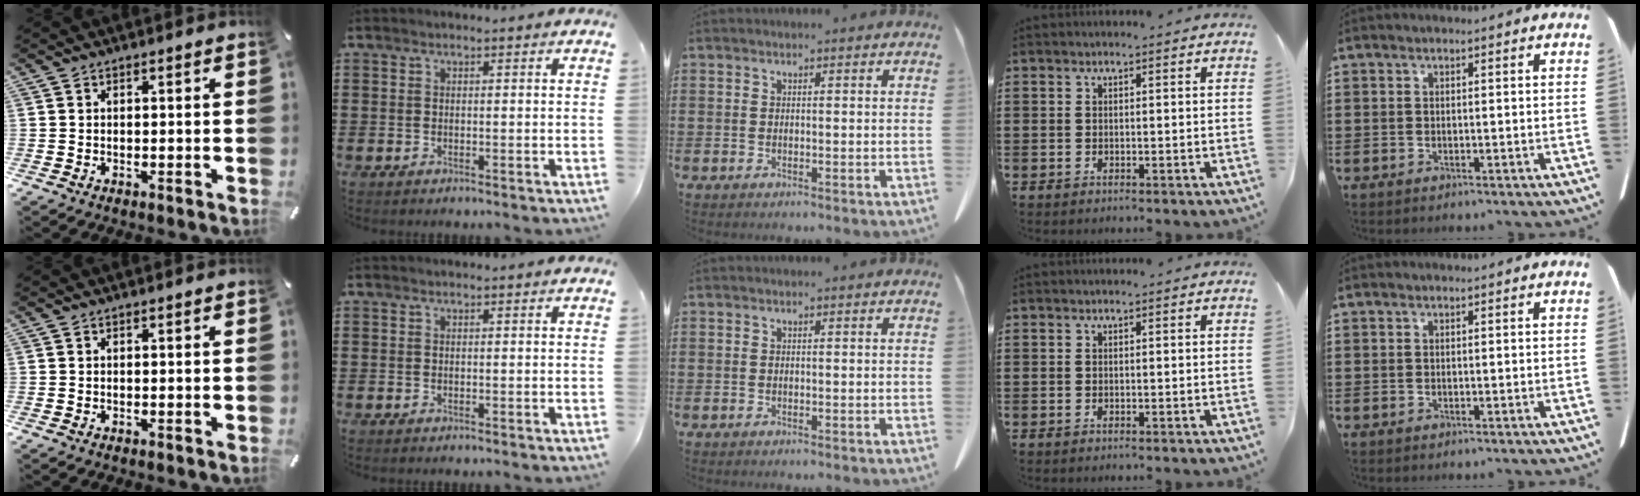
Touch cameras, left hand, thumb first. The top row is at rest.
{}